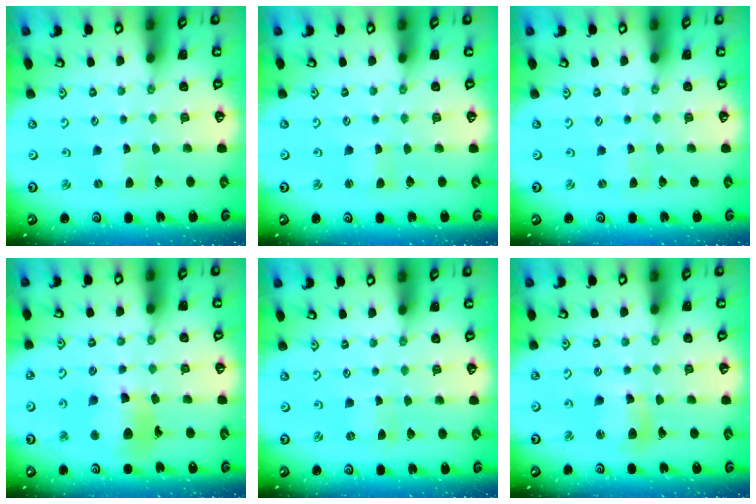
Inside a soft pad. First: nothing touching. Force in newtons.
{"total": 1.0, "press": 1.0, "slide": 0.1}
{"total": 0.0}
{"total": 12.5, "press": 12.4, "slide": 1.5}
{"total": 0.0}
{"total": 10.1, "press": 10.0, "slide": 0.9}